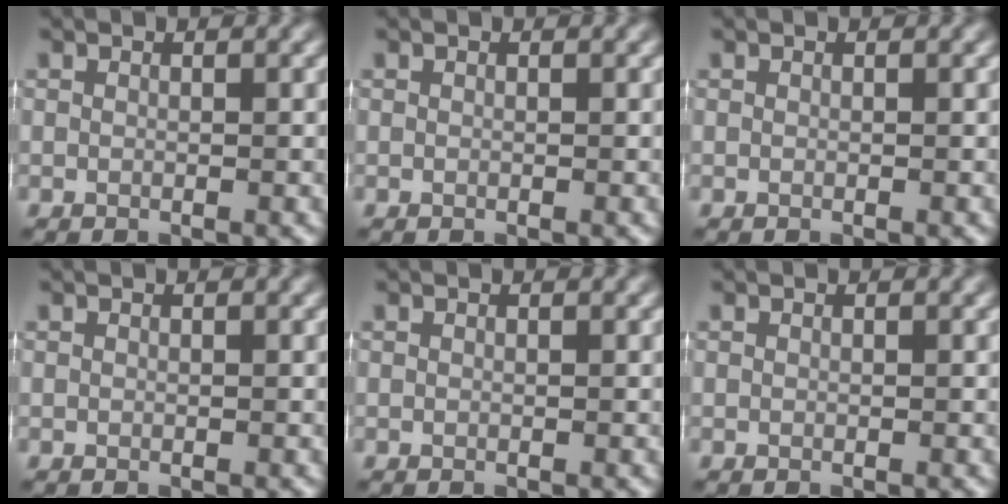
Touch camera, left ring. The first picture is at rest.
{"total": 0.0}
{"total": 0.0}
{"total": 0.0}
{"total": 0.0}
{"total": 0.0}